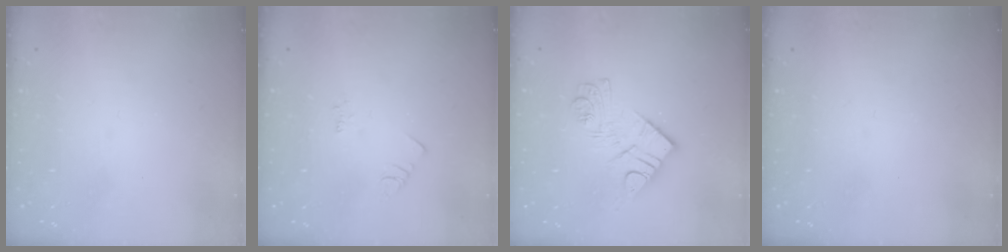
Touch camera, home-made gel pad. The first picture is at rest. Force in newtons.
{"total": 2.2, "press": 2.1, "slide": 0.4}
{"total": 11.5, "press": 11.5, "slide": 0.6}
{"total": 0.0}